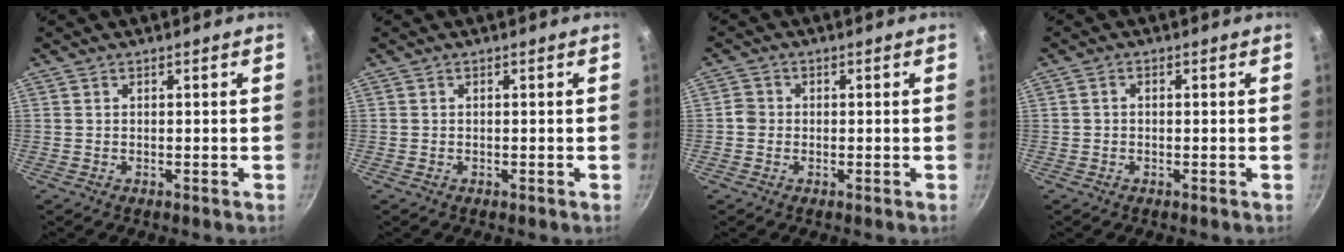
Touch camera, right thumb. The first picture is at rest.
{"total": 0.0}
{"total": 2.2, "force": [-0.4, 2.1, 0.7], "torque": [-0.004, 0.011, -0.012]}
{"total": 1.1, "force": [-0.2, 0.8, 0.6], "torque": [-0.012, 0.006, -0.003]}